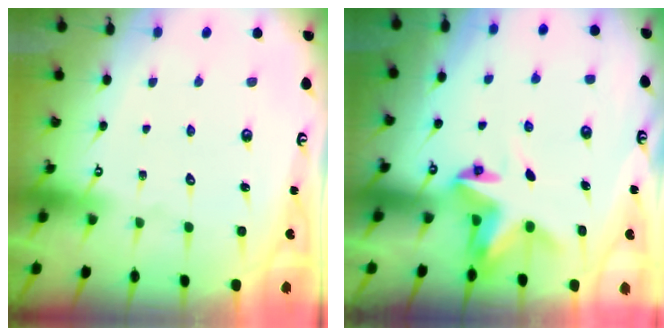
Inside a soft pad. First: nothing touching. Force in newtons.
{"total": 4.2, "press": 4.2, "slide": 0.4}